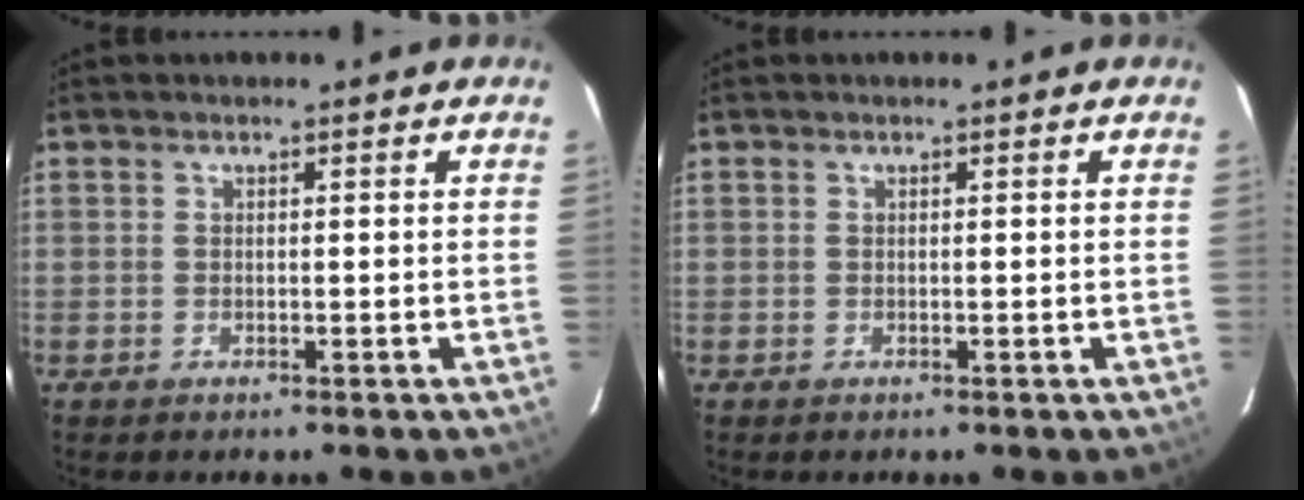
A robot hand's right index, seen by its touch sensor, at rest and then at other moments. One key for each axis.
{"total": 0.0}